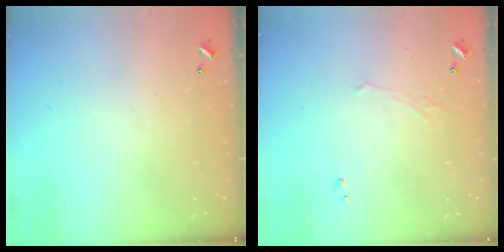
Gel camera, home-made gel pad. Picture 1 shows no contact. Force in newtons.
{"total": 0.7, "press": 0.0, "slide": 0.7}